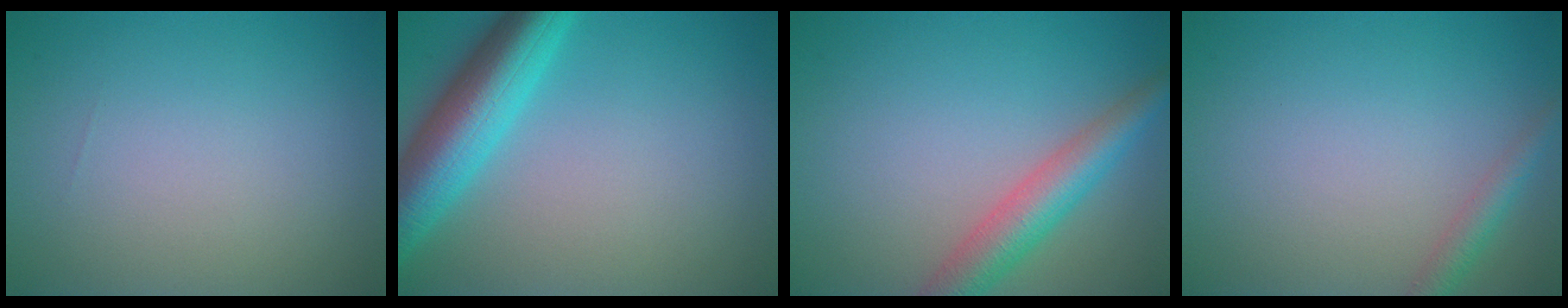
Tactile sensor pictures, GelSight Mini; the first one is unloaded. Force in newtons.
{"total": 7.4, "press": 7.4, "slide": 0.3}
{"total": 4.6, "press": 4.6, "slide": 0.1}
{"total": 1.9, "press": 1.9, "slide": 0.1}